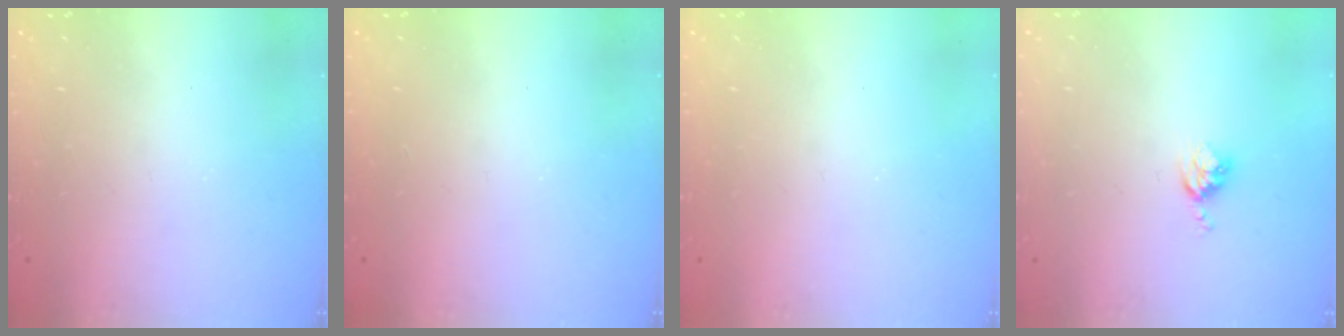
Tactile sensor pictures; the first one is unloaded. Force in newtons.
{"total": 1.1, "press": 1.1, "slide": 0.1}
{"total": 0.0}
{"total": 3.6, "press": 3.6, "slide": 0.6}